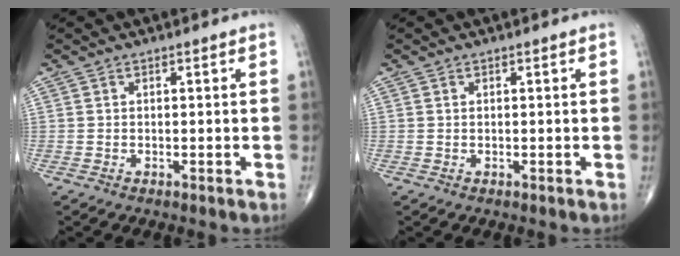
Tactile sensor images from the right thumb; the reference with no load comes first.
{"total": 0.0}